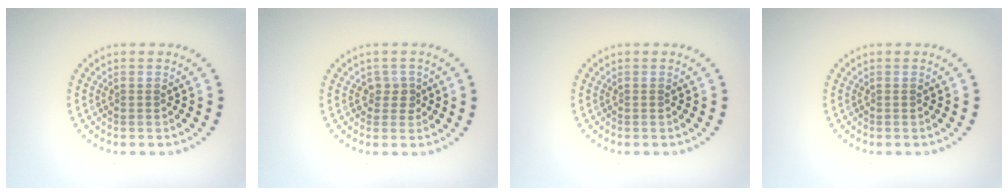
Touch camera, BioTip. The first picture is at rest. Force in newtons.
{"total": 1.5, "press": 1.2, "slide": 0.9}
{"total": 0.0}
{"total": 0.0}